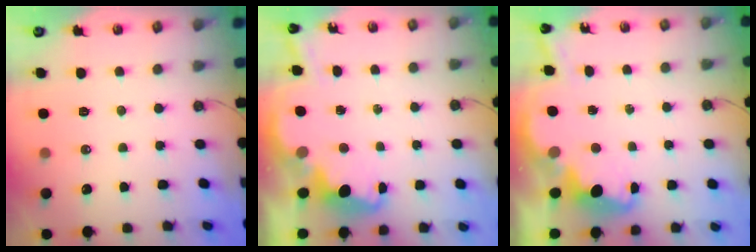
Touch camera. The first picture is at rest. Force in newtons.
{"total": 3.9, "press": 3.8, "slide": 0.7}
{"total": 3.9, "press": 3.8, "slide": 0.7}